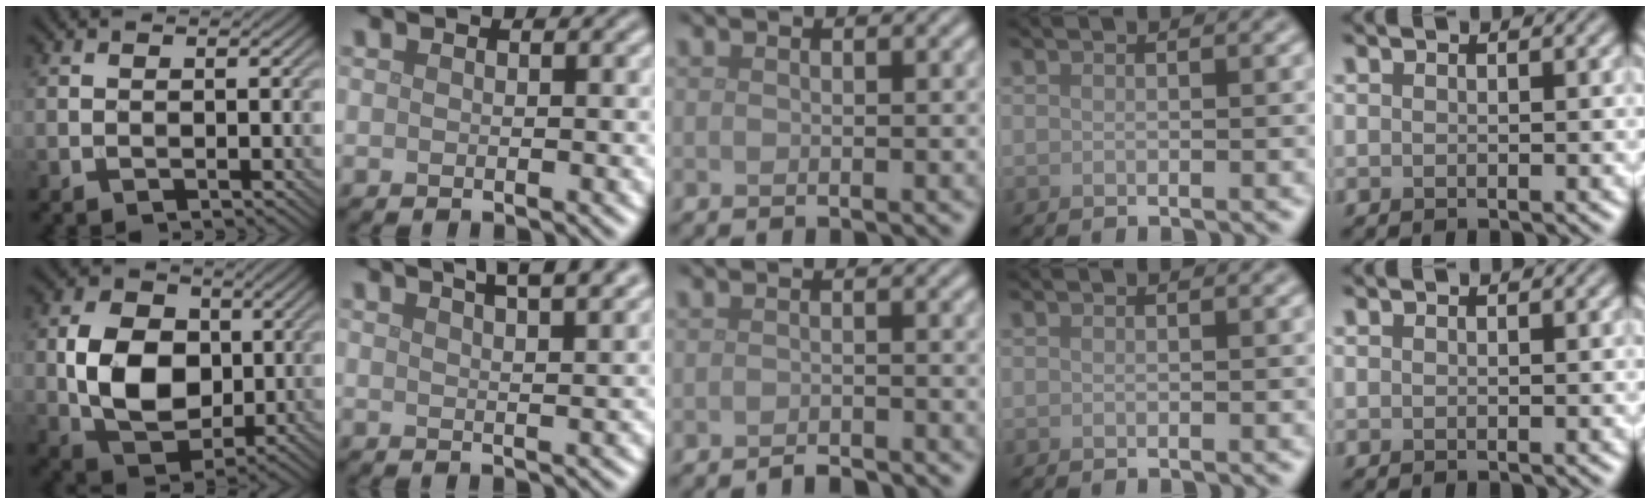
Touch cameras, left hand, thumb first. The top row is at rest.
{"thumb": {"total": 10.6, "force": [0.3, 7.8, 7.2], "torque": [-0.154, -0.002, 0.005]}, "index": {"total": 7.7, "force": [5.1, 2.9, 5.0], "torque": [-0.031, 0.047, 0.041]}, "middle": {"total": 1.4, "force": [-1.3, 0.2, 0.5], "torque": [-0.006, 0.000, -0.023]}}